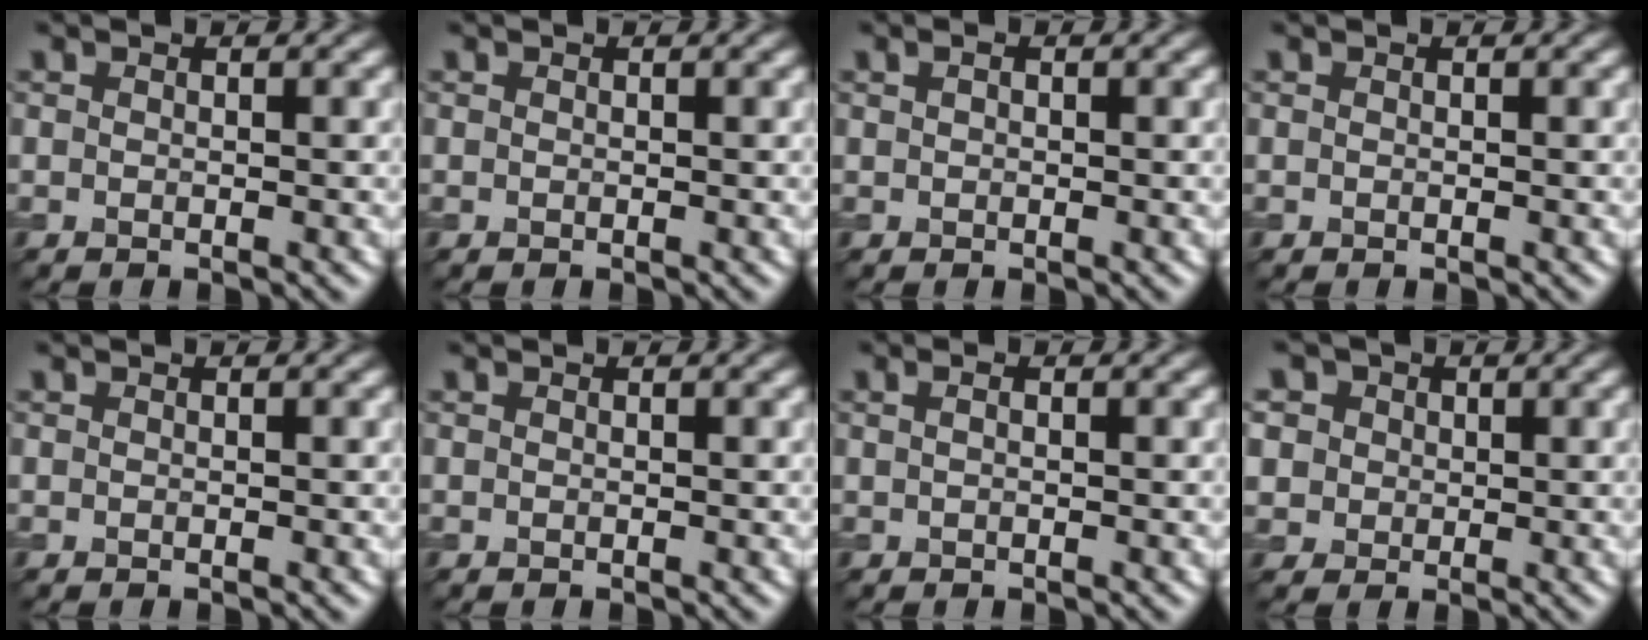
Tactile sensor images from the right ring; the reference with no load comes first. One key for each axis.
{"total": 0.0}
{"total": 0.5, "fx": 0.2, "fy": 0.3, "fz": 0.3, "tx": -0.008, "ty": 0.001, "tz": 0.003}
{"total": 0.0}
{"total": 0.0}
{"total": 0.0}
{"total": 1.0, "fx": 0.4, "fy": 0.5, "fz": 0.7, "tx": -0.013, "ty": -0.004, "tz": 0.001}
{"total": 6.4, "fx": 3.0, "fy": 5.1, "fz": 2.4, "tx": -0.053, "ty": 0.021, "tz": 0.032}